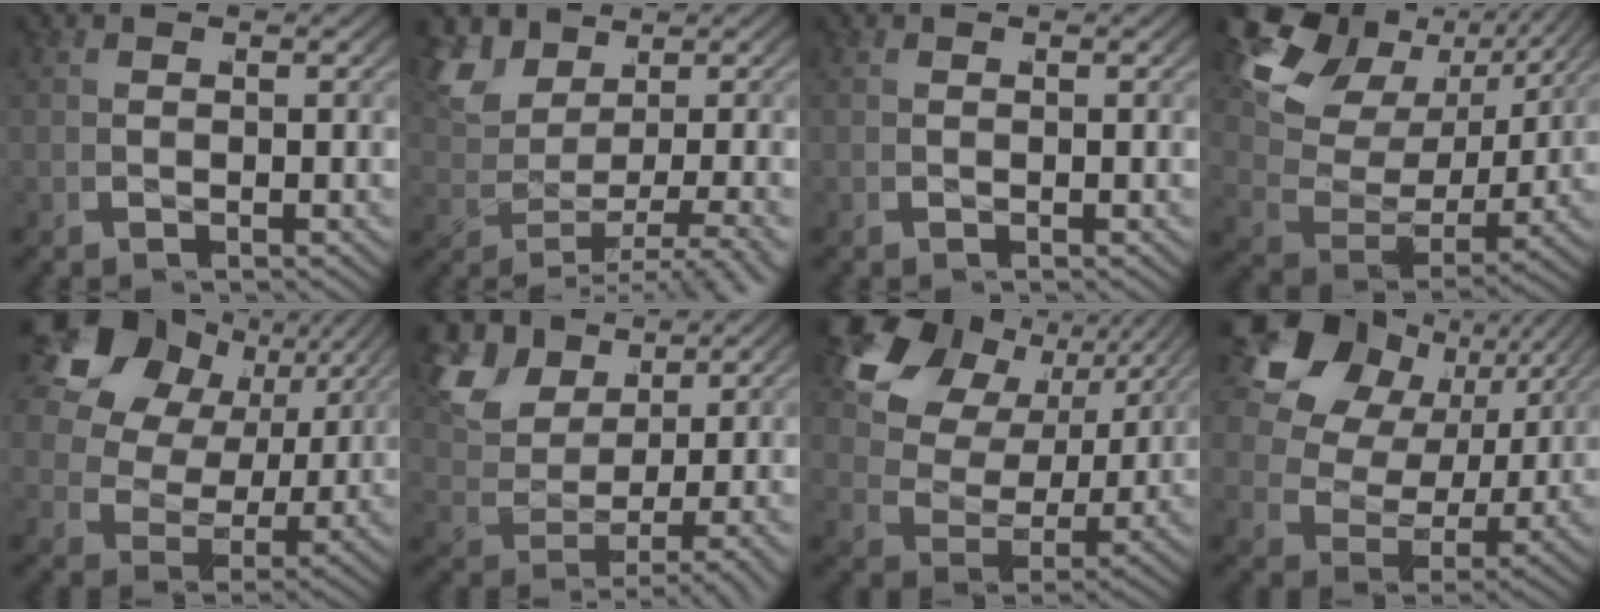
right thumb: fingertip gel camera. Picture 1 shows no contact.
{"total": 3.8, "force": [-0.4, 2.3, 3.0], "torque": [-0.058, -0.011, 0.005]}
{"total": 0.0}
{"total": 10.5, "force": [3.7, 6.6, 7.2], "torque": [-0.147, -0.005, 0.050]}
{"total": 10.1, "force": [3.1, 7.3, 6.3], "torque": [-0.144, -0.012, 0.047]}
{"total": 5.0, "force": [1.5, 3.5, 3.3], "torque": [-0.075, -0.006, 0.031]}
{"total": 12.2, "force": [3.6, 9.0, 7.4], "torque": [-0.155, -0.002, 0.042]}
{"total": 11.7, "force": [3.4, 8.5, 7.3], "torque": [-0.162, -0.009, 0.046]}